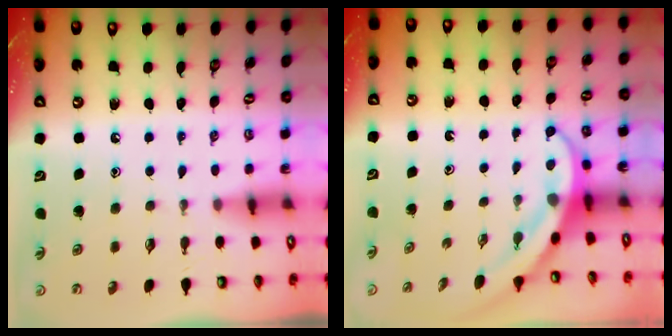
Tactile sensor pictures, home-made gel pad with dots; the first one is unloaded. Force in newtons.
{"total": 4.0, "press": 4.0, "slide": 0.4}